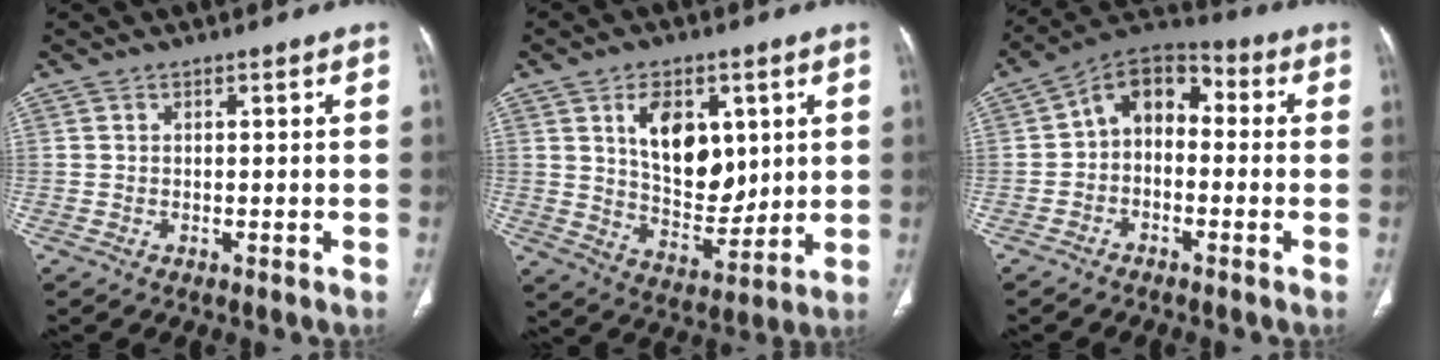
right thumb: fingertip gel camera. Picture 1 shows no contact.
{"total": 13.6, "force": [4.2, 8.4, 9.9], "torque": [-0.117, -0.032, 0.084]}
{"total": 9.7, "force": [-0.4, 6.7, 7.0], "torque": [-0.085, 0.040, -0.027]}